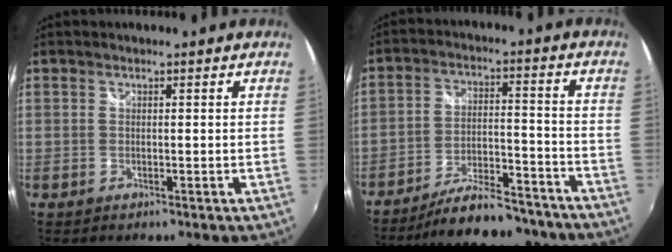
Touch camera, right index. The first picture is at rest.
{"total": 17.4, "force": [-15.3, 4.7, 6.9], "torque": [-0.126, 0.012, -0.206]}